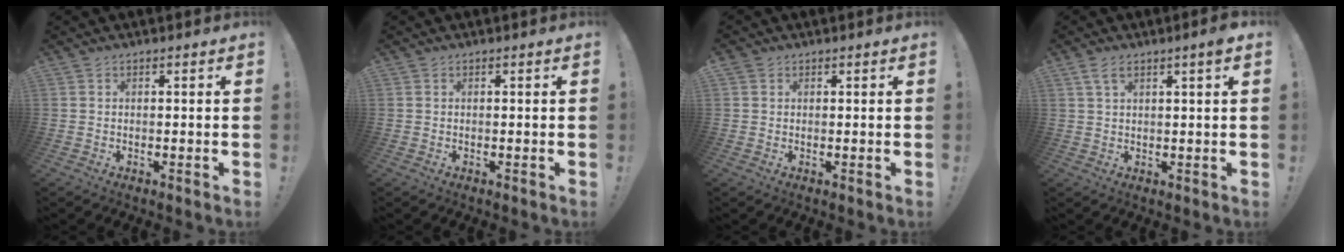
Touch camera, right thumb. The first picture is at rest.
{"total": 0.0}
{"total": 1.2, "force": [0.8, 0.8, 0.4], "torque": [-0.001, -0.003, 0.014]}
{"total": 4.4, "force": [2.2, 0.9, 3.8], "torque": [-0.067, 0.001, 0.037]}